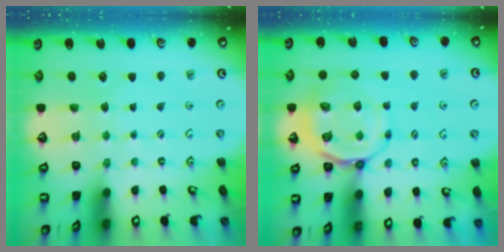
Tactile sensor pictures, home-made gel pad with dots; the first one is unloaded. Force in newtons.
{"total": 11.1, "press": 10.8, "slide": 2.3}